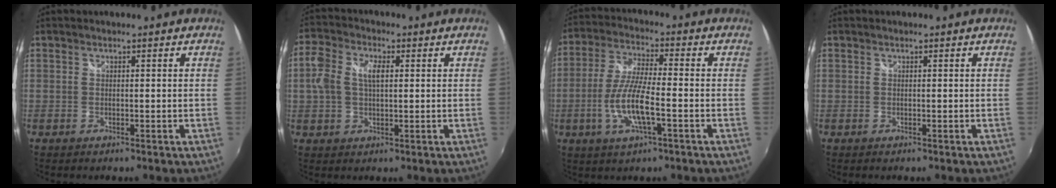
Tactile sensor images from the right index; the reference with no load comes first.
{"total": 6.8, "force": [1.0, 4.0, 5.5], "torque": [-0.111, 0.019, 0.018]}
{"total": 10.4, "force": [-3.1, 2.1, 9.7], "torque": [-0.202, -0.002, -0.060]}
{"total": 0.0}